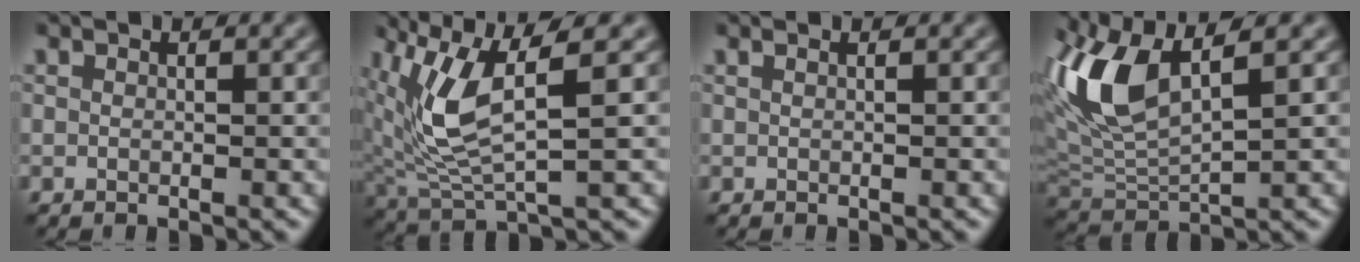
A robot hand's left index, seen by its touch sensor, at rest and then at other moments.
{"total": 7.1, "force": [2.0, 2.4, 6.4], "torque": [-0.157, -0.007, 0.044]}
{"total": 0.7, "force": [0.4, 0.3, 0.5], "torque": [-0.003, -0.004, -0.001]}
{"total": 8.2, "force": [3.1, 3.3, 6.9], "torque": [-0.156, 0.007, 0.060]}